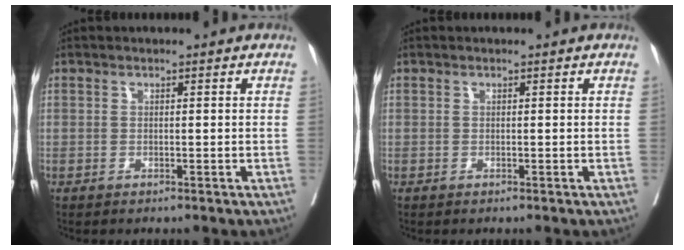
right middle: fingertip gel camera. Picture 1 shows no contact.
{"total": 0.0}